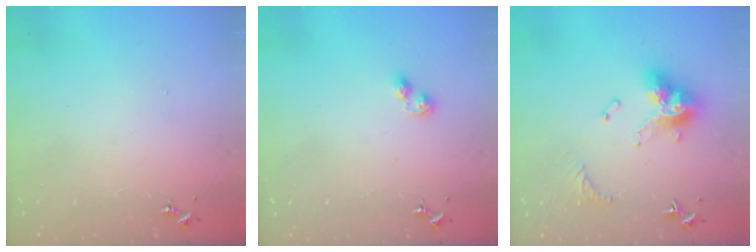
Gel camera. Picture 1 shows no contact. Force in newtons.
{"total": 3.6, "press": 3.6, "slide": 0.5}
{"total": 14.2, "press": 14.1, "slide": 1.5}